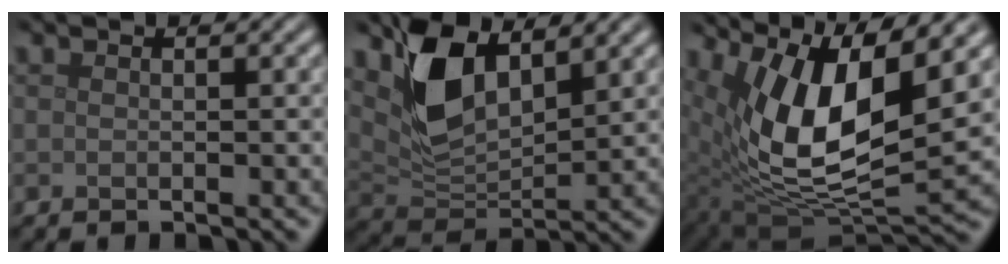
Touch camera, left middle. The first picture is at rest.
{"total": 6.5, "force": [3.4, 3.3, 4.5], "torque": [-0.095, -0.010, 0.066]}
{"total": 10.9, "force": [4.4, 4.2, 9.1], "torque": [-0.172, -0.008, 0.087]}